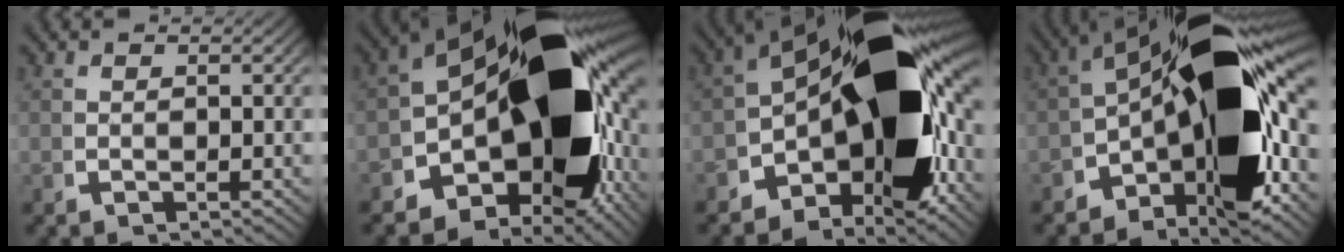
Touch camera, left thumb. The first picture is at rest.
{"total": 28.0, "force": [-0.6, 16.4, 22.7], "torque": [-0.321, -0.039, 0.002]}
{"total": 23.6, "force": [-0.9, 13.0, 19.7], "torque": [-0.264, -0.022, -0.014]}
{"total": 20.7, "force": [-1.6, 10.8, 17.6], "torque": [-0.236, -0.014, -0.026]}